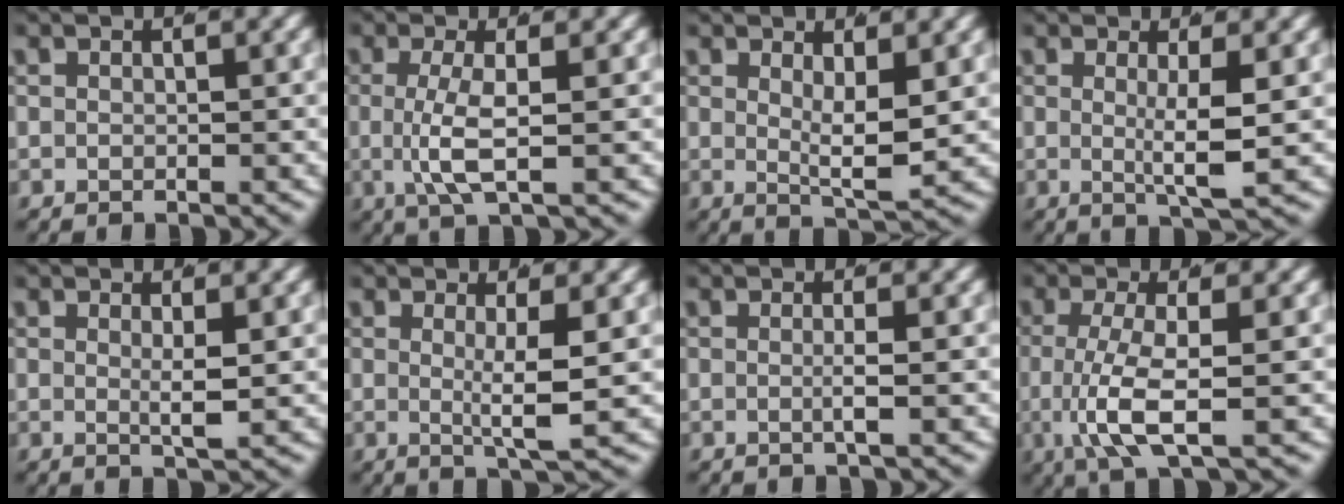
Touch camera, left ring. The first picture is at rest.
{"total": 3.6, "force": [-0.3, 0.5, 3.6], "torque": [-0.082, -0.012, 0.004]}
{"total": 3.4, "force": [1.0, 0.3, 3.3], "torque": [-0.058, -0.019, 0.023]}
{"total": 3.7, "force": [0.2, 0.0, 3.7], "torque": [-0.060, -0.014, 0.008]}
{"total": 1.9, "force": [0.5, -0.2, 1.8], "torque": [-0.034, -0.012, 0.013]}
{"total": 3.8, "force": [0.4, 0.0, 3.7], "torque": [-0.062, -0.014, 0.010]}
{"total": 1.2, "force": [-0.2, -0.4, 1.1], "torque": [-0.022, -0.002, -0.003]}
{"total": 5.2, "force": [-1.0, 1.5, 4.9], "torque": [-0.116, -0.018, -0.003]}